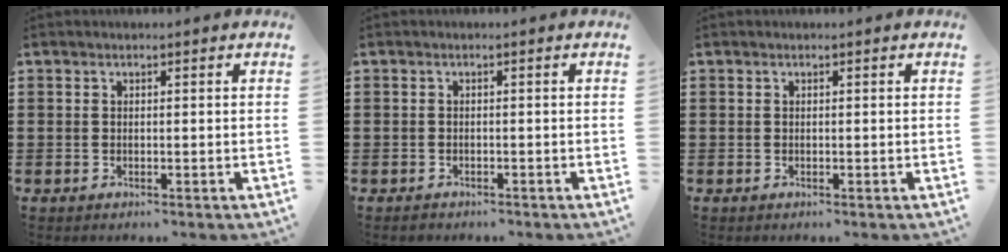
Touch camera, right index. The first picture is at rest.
{"total": 0.8, "force": [-0.8, 0.2, 0.0], "torque": [-0.003, 0.000, -0.018]}
{"total": 0.0}